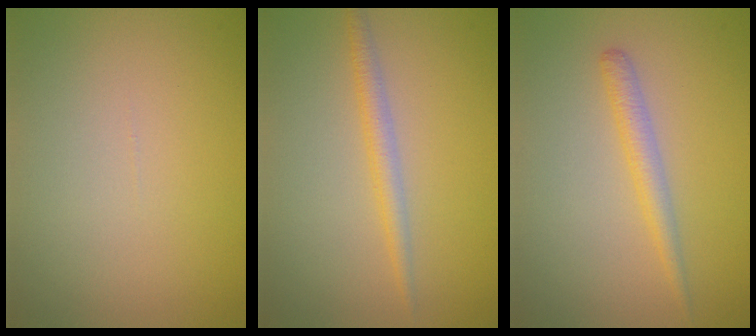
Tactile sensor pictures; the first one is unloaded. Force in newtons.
{"total": 1.8, "press": 1.8, "slide": 0.1}
{"total": 1.9, "press": 1.8, "slide": 0.1}